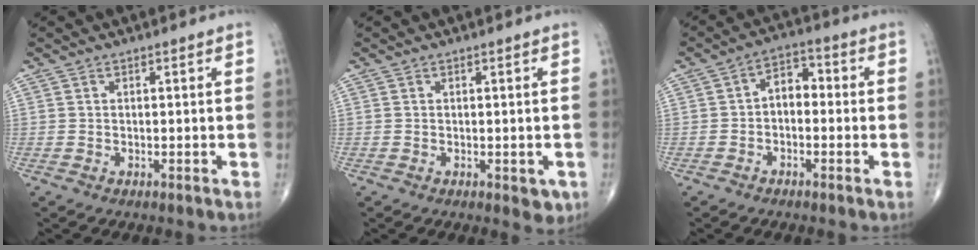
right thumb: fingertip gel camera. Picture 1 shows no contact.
{"total": 2.6, "force": [-0.7, 1.4, 2.0], "torque": [-0.006, -0.002, -0.005]}
{"total": 5.3, "force": [-0.5, 3.5, 3.9], "torque": [-0.046, 0.026, -0.023]}